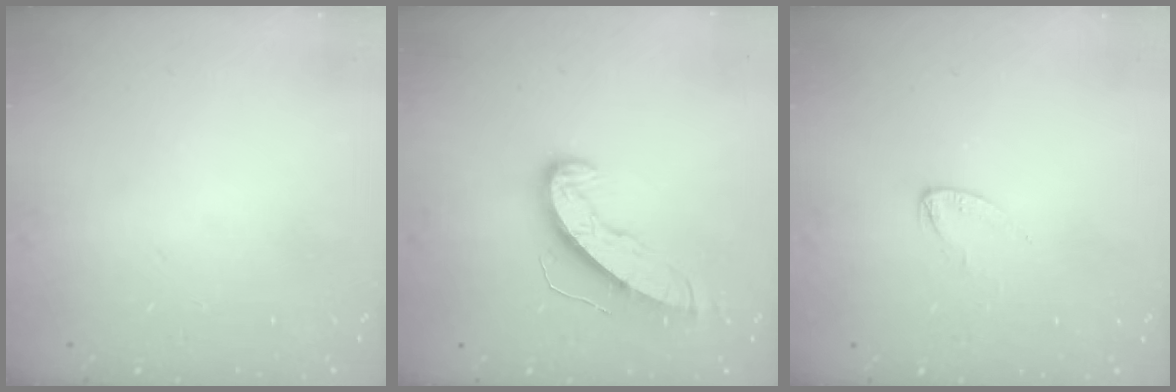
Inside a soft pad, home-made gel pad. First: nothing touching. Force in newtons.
{"total": 9.1, "press": 9.1, "slide": 0.5}
{"total": 2.6, "press": 2.6, "slide": 0.2}